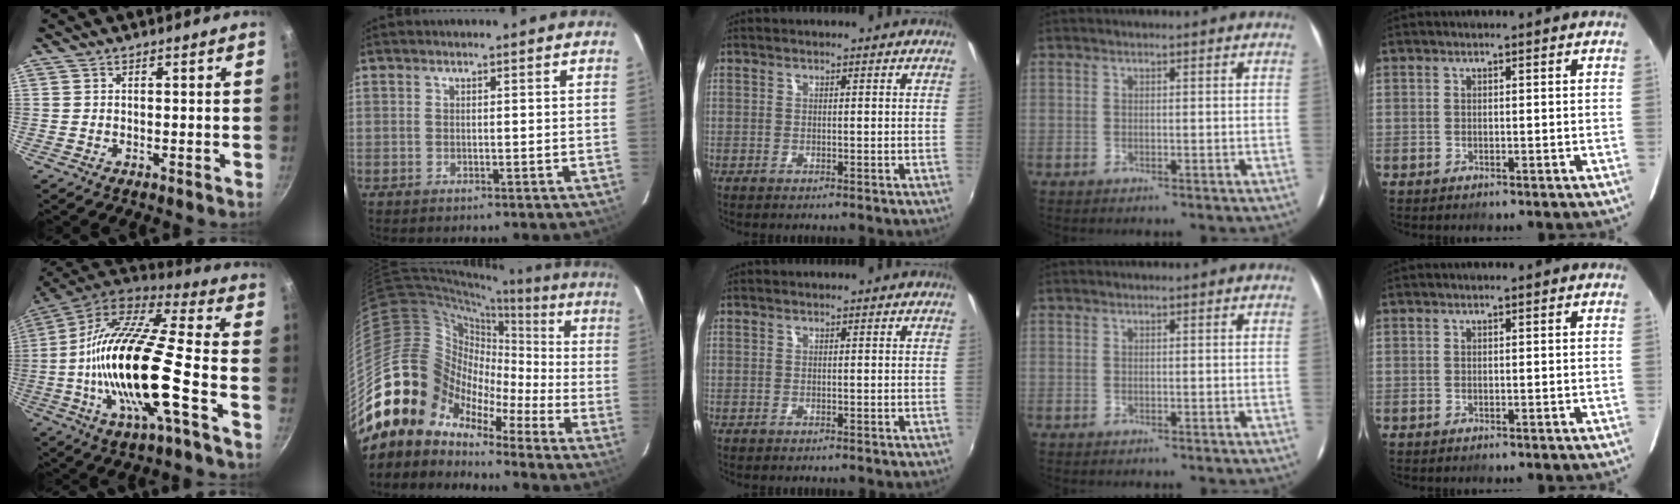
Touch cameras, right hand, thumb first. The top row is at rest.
{"thumb": {"total": 23.7, "force": [-5.7, 5.8, 22.3], "torque": [-0.407, 0.024, -0.124]}, "index": {"total": 13.4, "force": [-8.2, 10.3, 2.3], "torque": [-0.060, 0.042, -0.173]}}